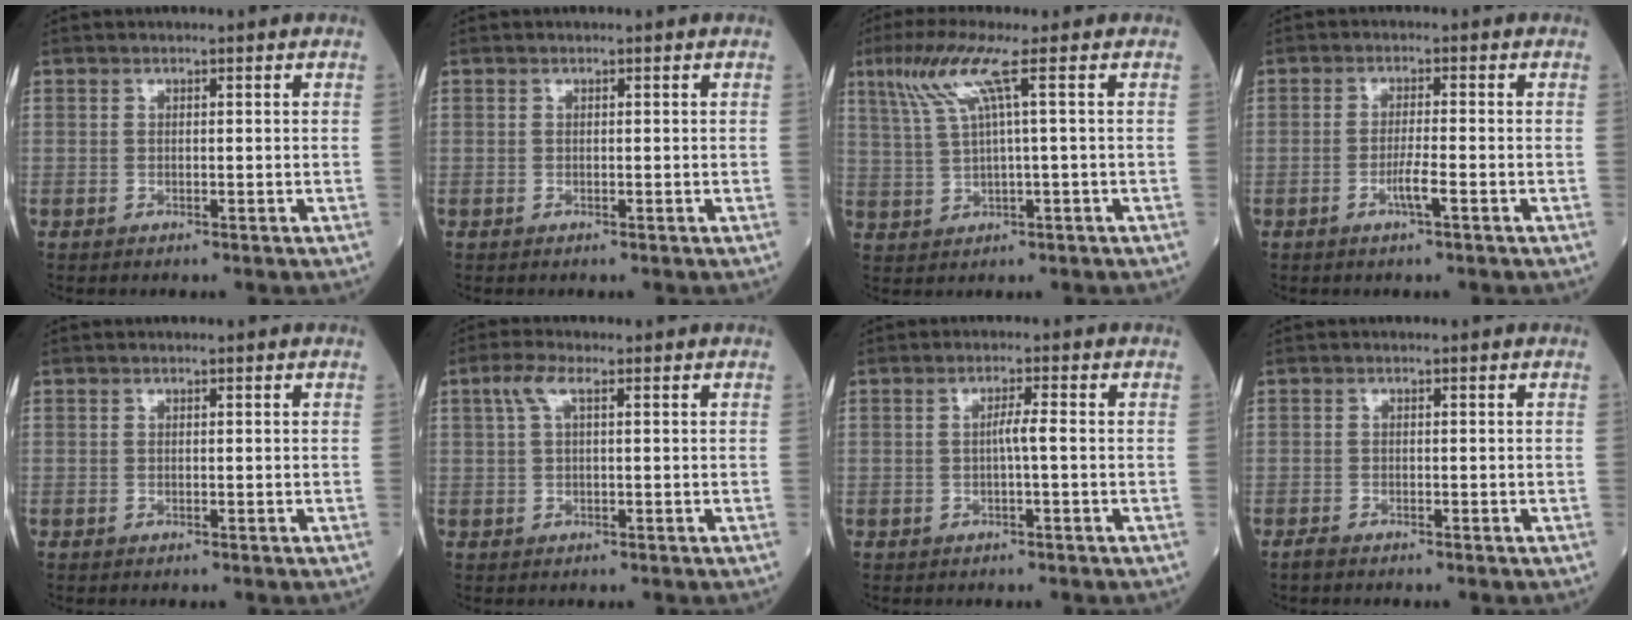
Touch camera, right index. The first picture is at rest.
{"total": 0.0}
{"total": 6.4, "force": [2.8, -0.8, 5.7], "torque": [-0.126, 0.015, 0.063]}
{"total": 3.0, "force": [-1.3, -0.2, 2.7], "torque": [-0.052, -0.003, -0.027]}
{"total": 0.0}
{"total": 2.8, "force": [1.2, 0.8, 2.5], "torque": [-0.062, 0.020, 0.026]}
{"total": 1.9, "force": [-0.3, -0.3, 1.9], "torque": [-0.030, 0.001, -0.007]}
{"total": 1.1, "force": [-1.1, 0.1, 0.2], "torque": [-0.012, -0.004, -0.020]}